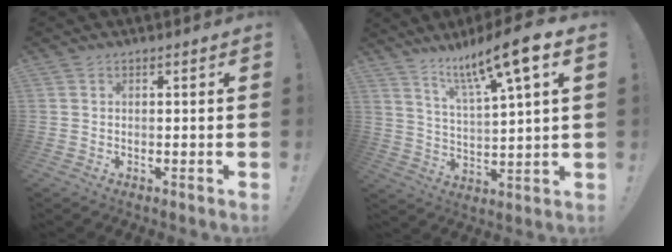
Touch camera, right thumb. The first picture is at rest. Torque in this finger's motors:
{"motor_torque": [0.09, 0.16, 0.90, 0.90, 0.15]}